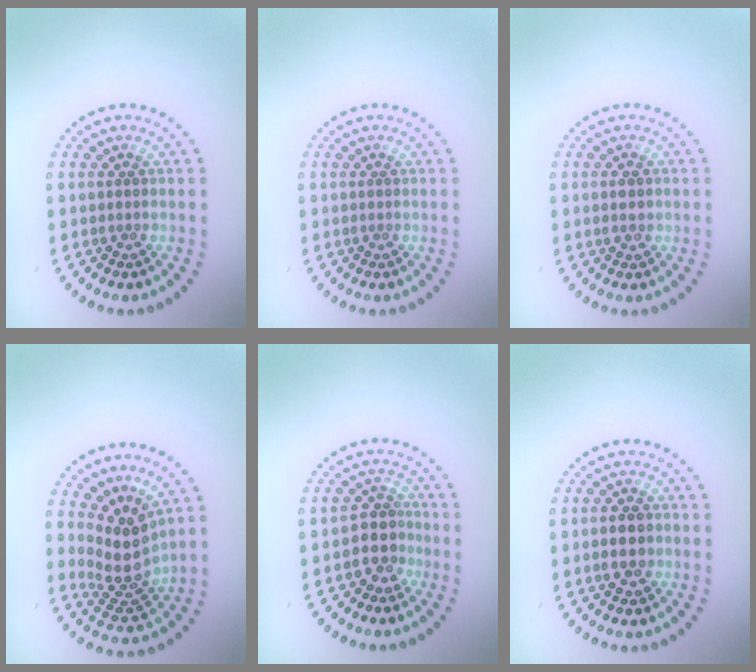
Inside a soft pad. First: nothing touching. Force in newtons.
{"total": 0.0}
{"total": 1.8, "press": 1.8, "slide": 0.3}
{"total": 4.1, "press": 3.1, "slide": 2.8}
{"total": 2.5, "press": 2.0, "slide": 1.5}
{"total": 2.4, "press": 2.3, "slide": 0.3}